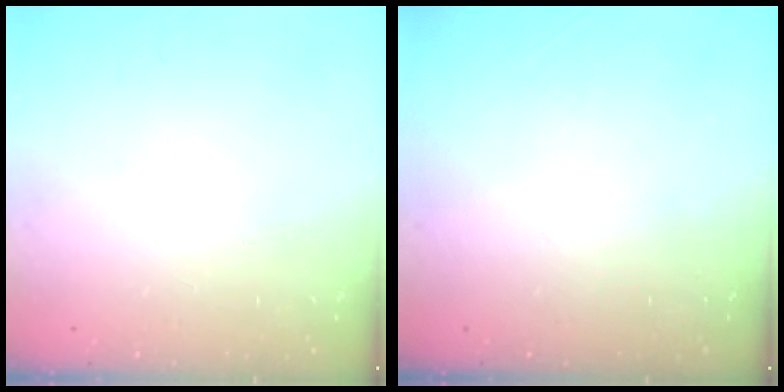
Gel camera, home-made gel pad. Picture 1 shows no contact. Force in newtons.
{"total": 0.0}